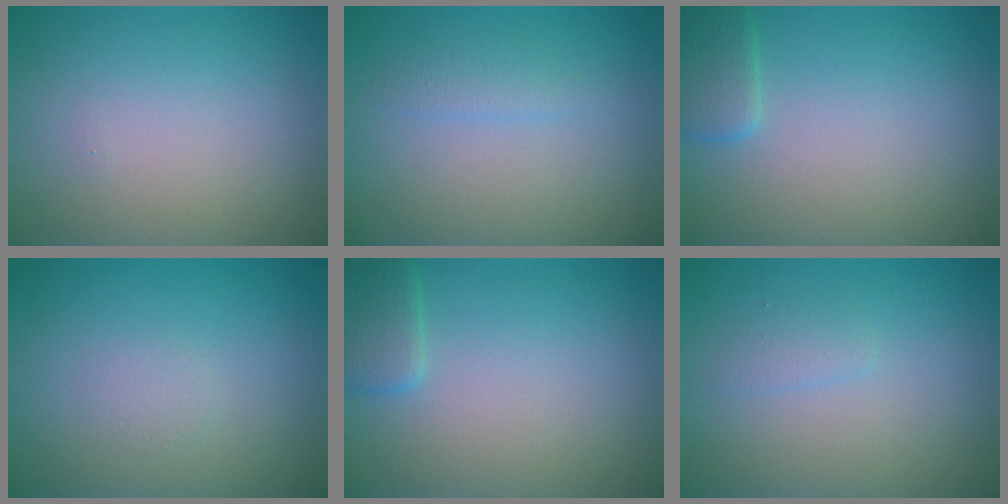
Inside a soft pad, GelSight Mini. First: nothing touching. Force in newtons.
{"total": 1.2, "press": 1.2, "slide": 0.1}
{"total": 2.0, "press": 2.0, "slide": 0.1}
{"total": 0.7, "press": 0.7, "slide": 0.0}
{"total": 2.0, "press": 2.0, "slide": 0.1}
{"total": 0.9, "press": 0.9, "slide": 0.0}